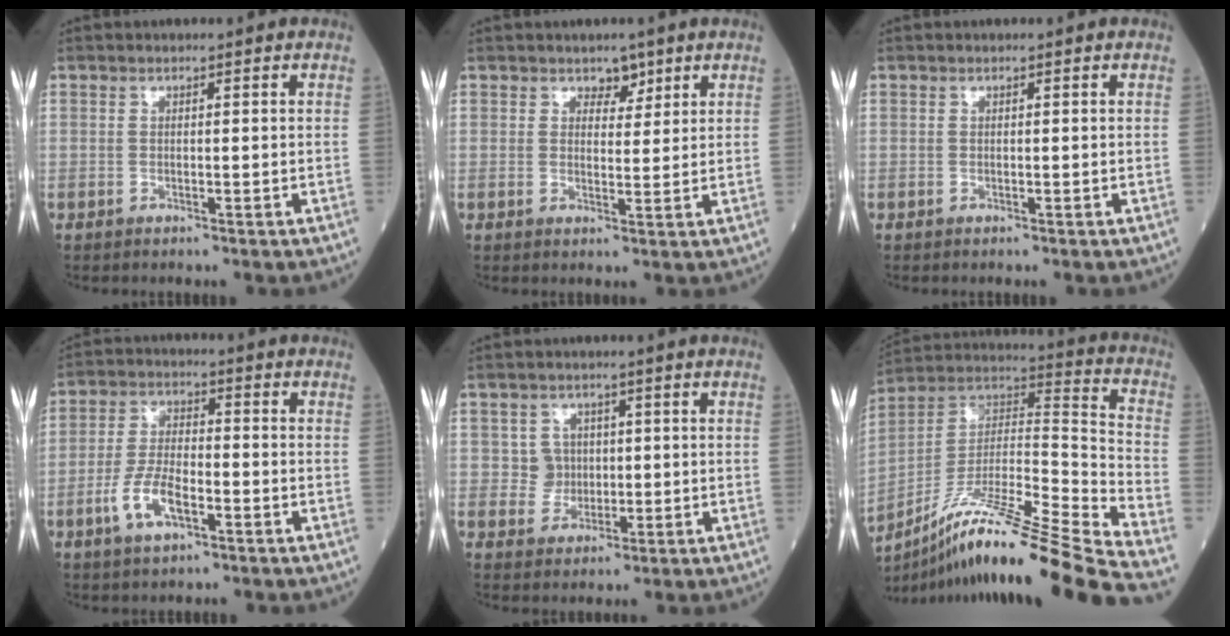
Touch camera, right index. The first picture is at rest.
{"total": 2.5, "force": [1.8, 1.4, 1.0], "torque": [-0.009, -0.003, 0.028]}
{"total": 0.0}
{"total": 7.1, "force": [-3.2, 2.6, 5.8], "torque": [-0.124, 0.001, -0.062]}
{"total": 3.4, "force": [0.4, 3.3, 0.3], "torque": [0.006, 0.006, 0.006]}
{"total": 24.9, "force": [-19.1, -1.5, 15.9], "torque": [-0.245, -0.008, -0.336]}